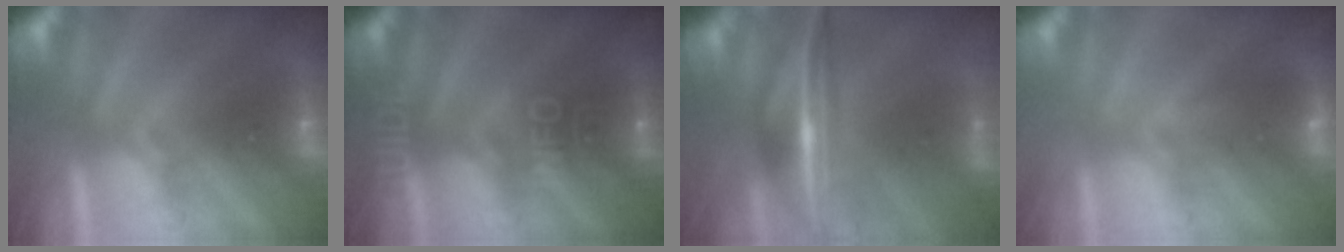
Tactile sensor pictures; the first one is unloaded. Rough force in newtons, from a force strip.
{"total": 3.5}
{"total": 7.8}
{"total": 4.6}